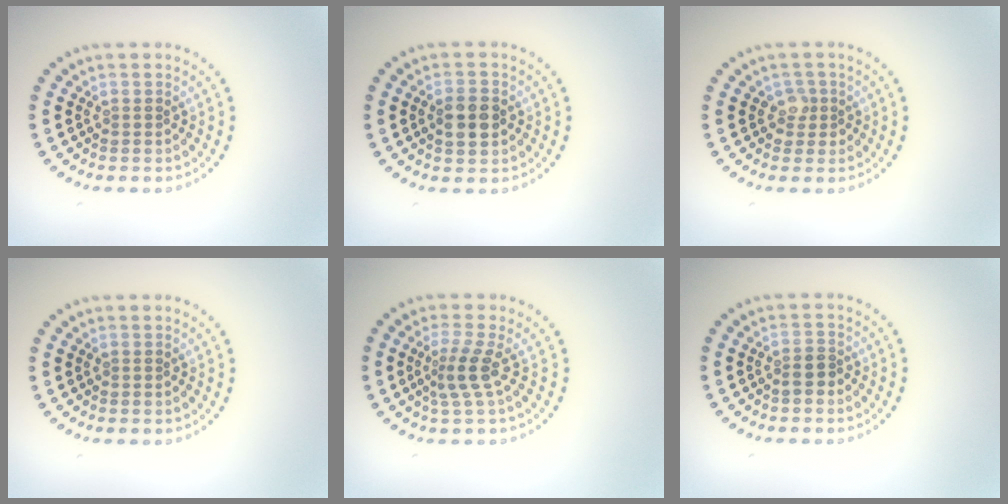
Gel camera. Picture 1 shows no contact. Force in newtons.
{"total": 2.9, "press": 2.8, "slide": 0.3}
{"total": 1.6, "press": 1.4, "slide": 0.9}
{"total": 0.0}
{"total": 2.6, "press": 1.8, "slide": 1.8}
{"total": 1.6, "press": 1.4, "slide": 0.6}